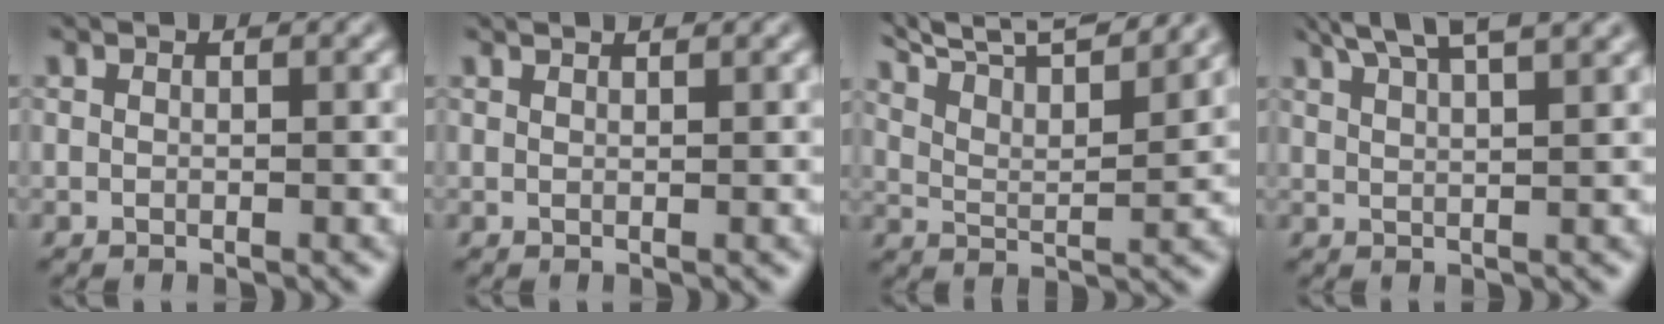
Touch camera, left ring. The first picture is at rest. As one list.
[{"total": 1.6, "force": [1.3, 0.6, 0.8], "torque": [-0.001, 0.019, -0.003]}, {"total": 10.5, "force": [8.6, 2.2, 5.7], "torque": [-0.115, 0.018, 0.115]}, {"total": 7.2, "force": [5.3, 1.9, 4.4], "torque": [-0.067, 0.032, 0.059]}]